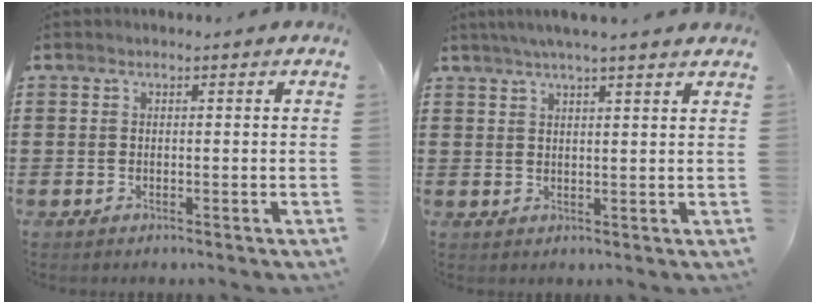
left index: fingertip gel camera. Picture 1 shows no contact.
{"total": 3.3, "force": [2.9, -0.5, 1.6], "torque": [-0.039, -0.003, 0.051]}